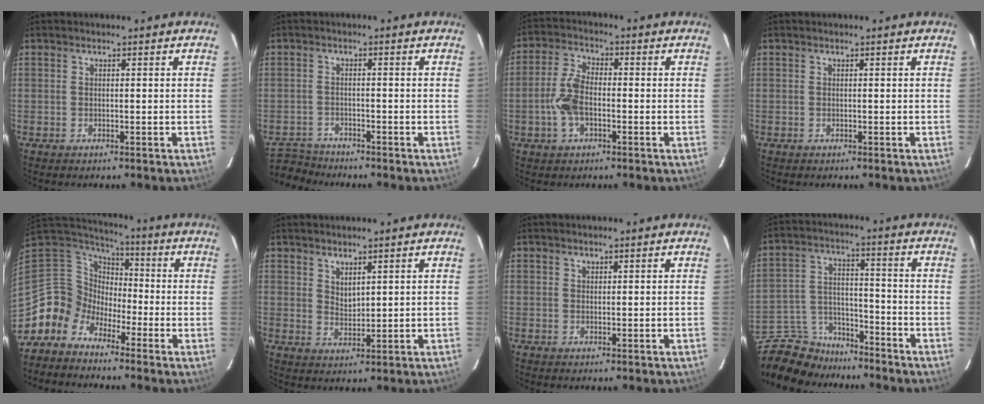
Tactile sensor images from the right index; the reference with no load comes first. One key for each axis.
{"total": 4.9, "fx": -4.5, "fy": 1.8, "fz": -0.1, "tx": -0.010, "ty": 0.013, "tz": -0.089}
{"total": 7.0, "fx": -1.8, "fy": 3.7, "fz": 5.7, "tx": -0.124, "ty": 0.009, "tz": -0.035}
{"total": 0.0}
{"total": 8.8, "fx": -5.3, "fy": 6.9, "fz": 0.9, "tx": -0.034, "ty": 0.041, "tz": -0.133}
{"total": 3.1, "fx": 2.4, "fy": 1.2, "fz": 1.5, "tx": -0.023, "ty": -0.003, "tz": 0.043}
{"total": 0.6, "fx": 0.5, "fy": 0.4, "fz": 0.0, "tx": 0.001, "ty": 0.002, "tz": 0.008}
{"total": 12.2, "fx": -10.7, "fy": 5.4, "fz": 2.3, "tx": -0.074, "ty": 0.029, "tz": -0.182}